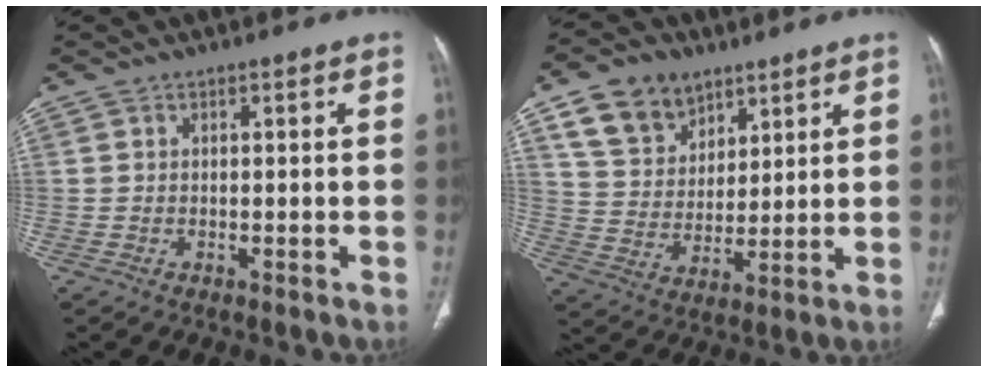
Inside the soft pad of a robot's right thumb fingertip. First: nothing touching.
{"total": 12.3, "force": [7.4, 8.5, 5.0], "torque": [-0.065, -0.026, 0.141]}